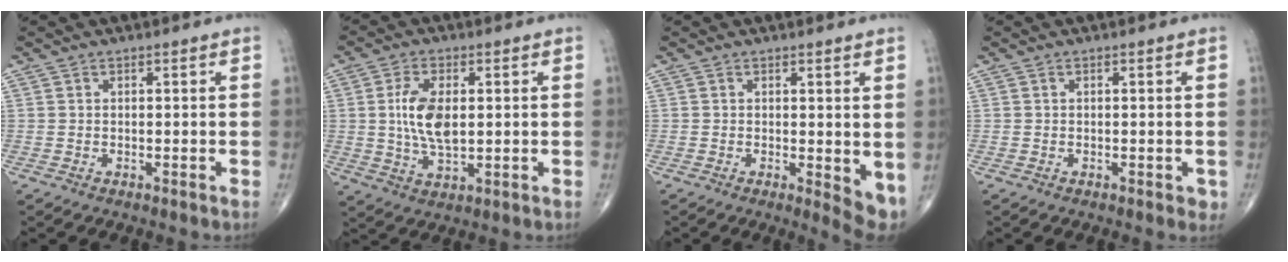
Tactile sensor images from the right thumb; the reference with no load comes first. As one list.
[{"total": 9.1, "force": [1.0, 4.5, 7.8], "torque": [-0.154, -0.007, 0.023]}, {"total": 5.0, "force": [0.1, 1.9, 4.7], "torque": [-0.057, -0.014, 0.002]}, {"total": 1.3, "force": [-0.2, 0.8, 1.1], "torque": [-0.007, -0.001, -0.003]}]